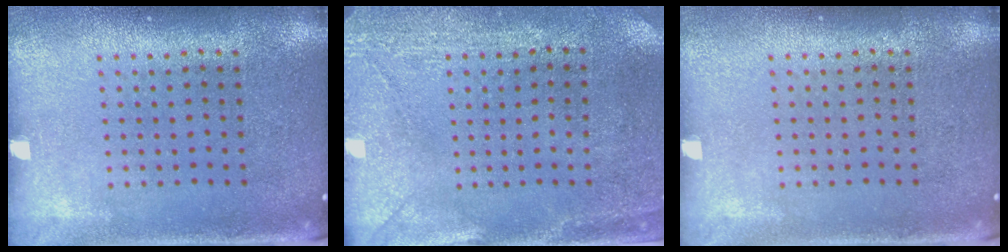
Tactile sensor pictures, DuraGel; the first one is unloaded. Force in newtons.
{"total": 2.9, "press": 2.3, "slide": 1.8}
{"total": 0.0}